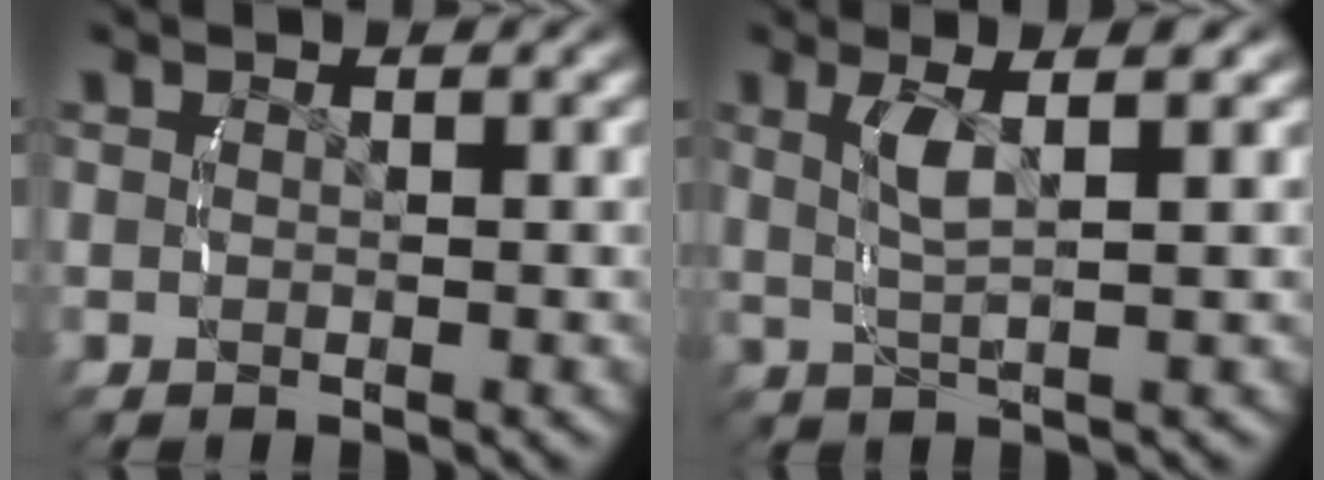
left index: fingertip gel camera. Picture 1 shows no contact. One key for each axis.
{"total": 3.2, "fx": 1.2, "fy": 0.0, "fz": 2.9, "tx": -0.060, "ty": 0.003, "tz": 0.027}